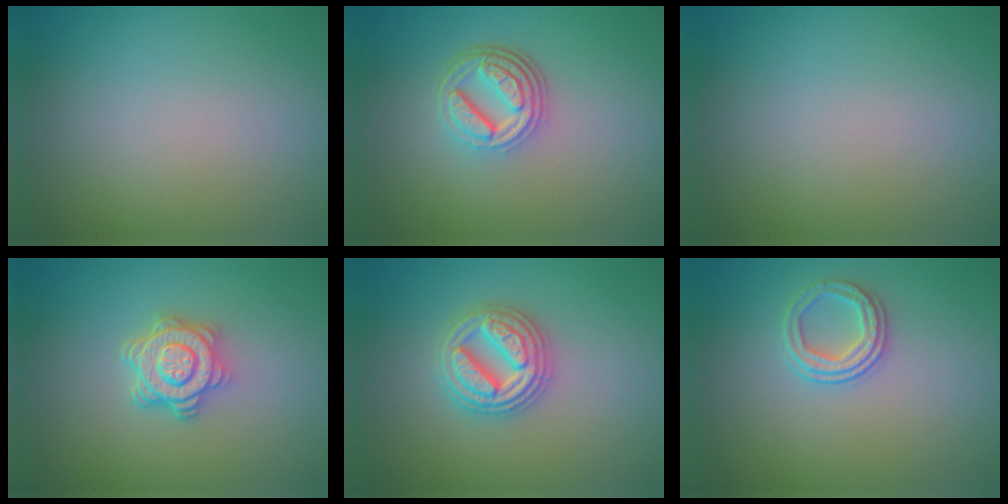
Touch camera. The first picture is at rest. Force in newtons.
{"total": 4.9, "press": 3.5, "slide": 3.4}
{"total": 0.0}
{"total": 4.3, "press": 3.6, "slide": 2.3}
{"total": 4.8, "press": 4.8, "slide": 0.8}
{"total": 2.5, "press": 2.3, "slide": 1.0}